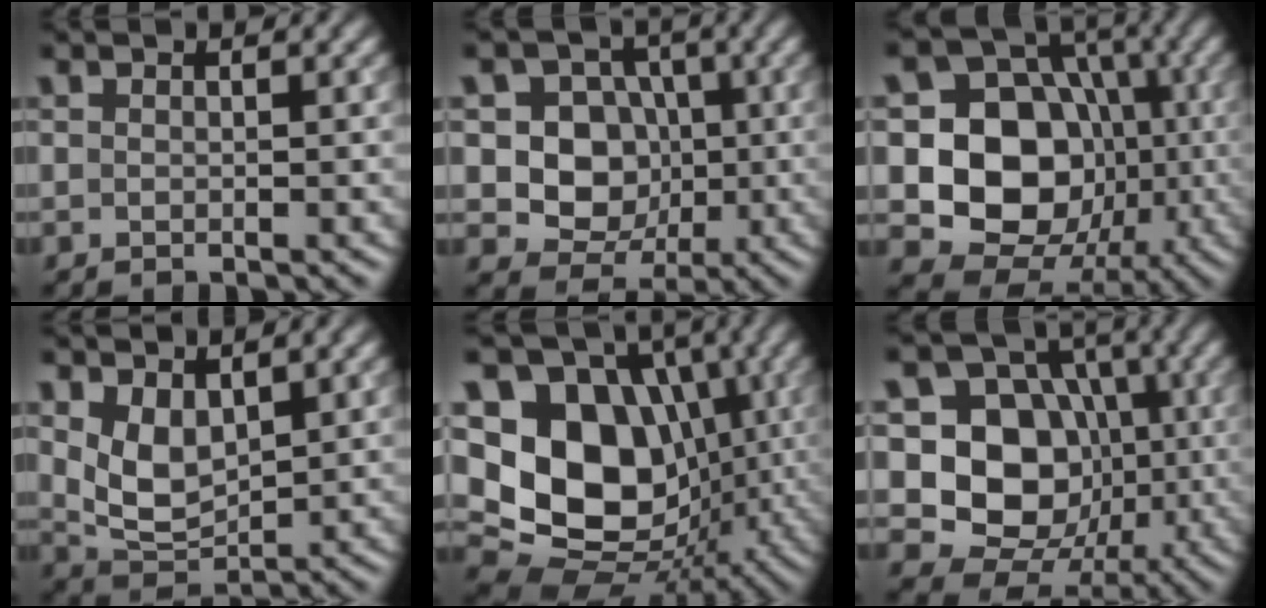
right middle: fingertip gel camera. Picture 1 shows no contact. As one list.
[{"total": 8.1, "force": [0.3, 7.3, 3.5], "torque": [-0.053, 0.019, -0.017]}, {"total": 12.5, "force": [-1.8, 10.5, 6.5], "torque": [-0.107, -0.010, -0.054]}, {"total": 4.2, "force": [1.4, 2.5, 3.0], "torque": [-0.069, -0.007, 0.035]}, {"total": 14.5, "force": [0.5, 11.2, 9.2], "torque": [-0.163, -0.008, 0.003]}, {"total": 11.2, "force": [-1.0, 9.4, 6.0], "torque": [-0.093, -0.008, -0.043]}]